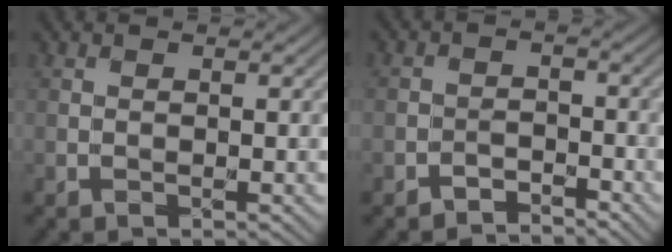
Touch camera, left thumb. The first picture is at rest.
{"total": 3.7, "force": [-2.6, 2.4, -0.9], "torque": [0.048, 0.008, -0.062]}